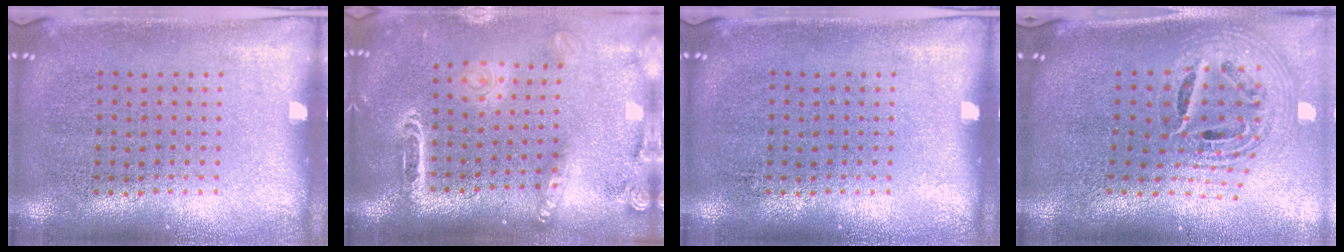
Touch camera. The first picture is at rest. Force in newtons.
{"total": 2.4, "press": 1.9, "slide": 1.5}
{"total": 0.0}
{"total": 2.2, "press": 1.6, "slide": 1.5}